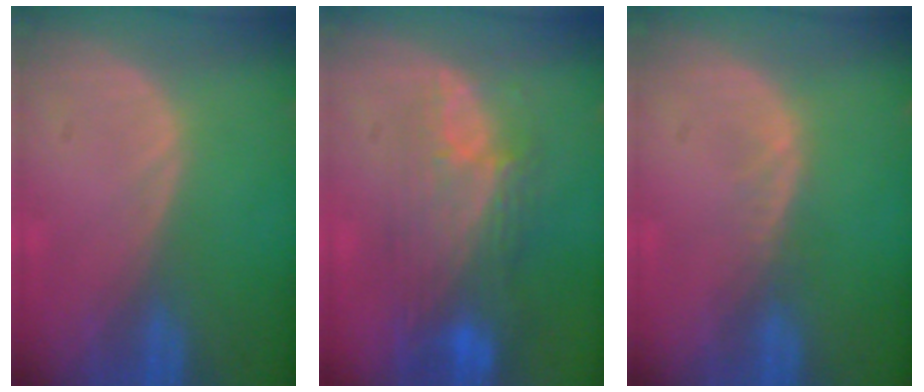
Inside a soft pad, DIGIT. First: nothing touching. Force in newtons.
{"total": 9.8, "press": 8.3, "slide": 5.1}
{"total": 1.1, "press": 1.1, "slide": 0.3}